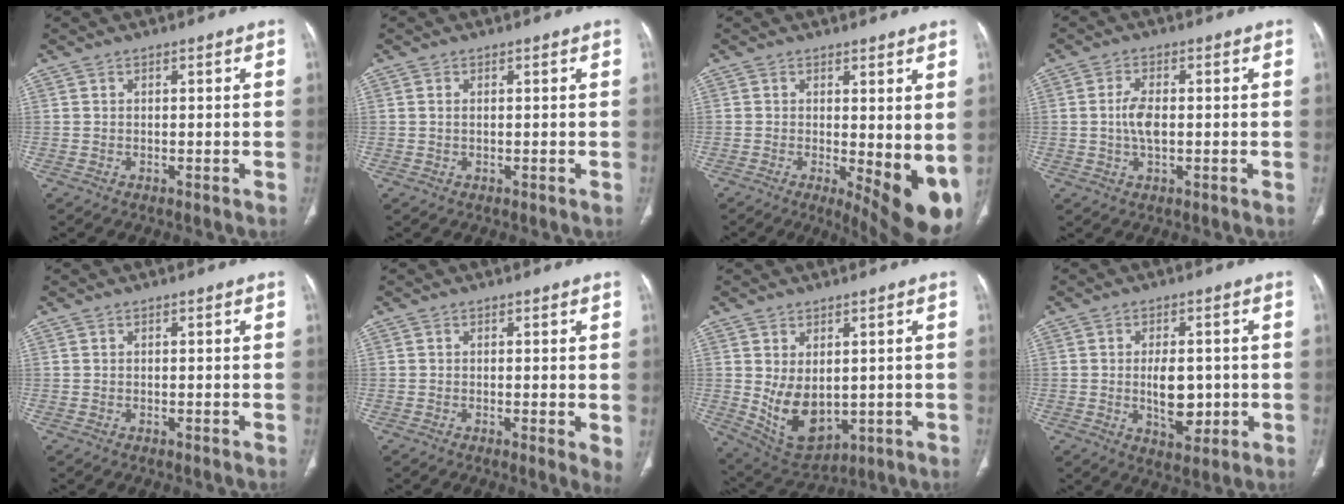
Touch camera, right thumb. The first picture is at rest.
{"total": 0.6, "force": [0.1, 0.3, 0.5], "torque": [-0.015, 0.003, 0.003]}
{"total": 11.3, "force": [-0.6, 4.0, 10.5], "torque": [-0.133, -0.025, 0.004]}
{"total": 4.5, "force": [-0.1, 2.2, 4.0], "torque": [-0.086, 0.004, -0.005]}
{"total": 0.0}
{"total": 3.0, "force": [0.0, 0.8, 2.9], "torque": [-0.044, -0.012, -0.004]}
{"total": 10.2, "force": [0.1, 6.5, 7.9], "torque": [-0.117, -0.013, 0.033]}
{"total": 7.9, "force": [-0.5, 4.3, 6.6], "torque": [-0.085, -0.007, 0.002]}